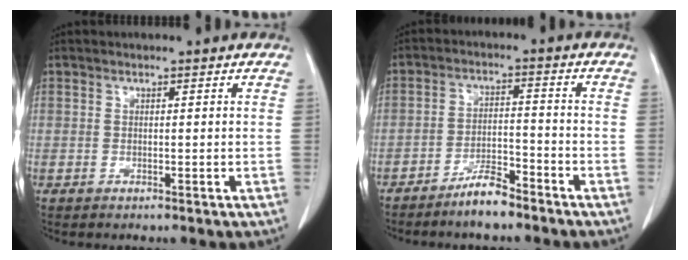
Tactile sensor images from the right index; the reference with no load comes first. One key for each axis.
{"total": 5.3, "fx": -4.4, "fy": 1.0, "fz": 2.7, "tx": -0.049, "ty": -0.002, "tz": -0.081}